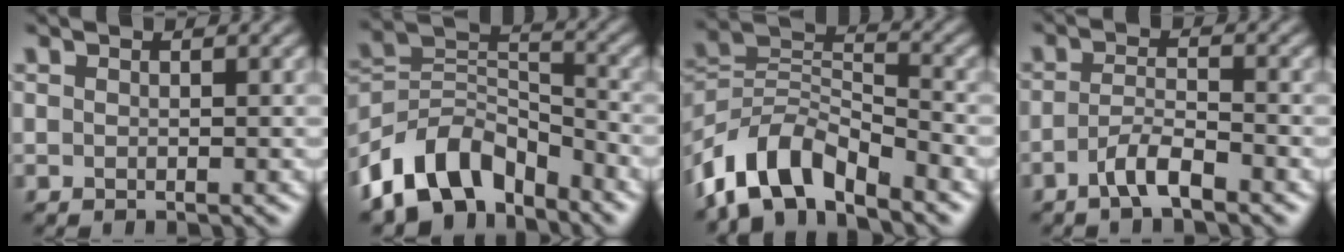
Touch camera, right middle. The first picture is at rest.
{"total": 9.7, "force": [-6.7, 5.3, 4.7], "torque": [-0.071, 0.000, -0.141]}
{"total": 8.4, "force": [-6.1, 3.6, 4.5], "torque": [-0.073, 0.001, -0.131]}
{"total": 2.9, "force": [-1.9, 0.7, 2.2], "torque": [-0.044, 0.005, -0.041]}